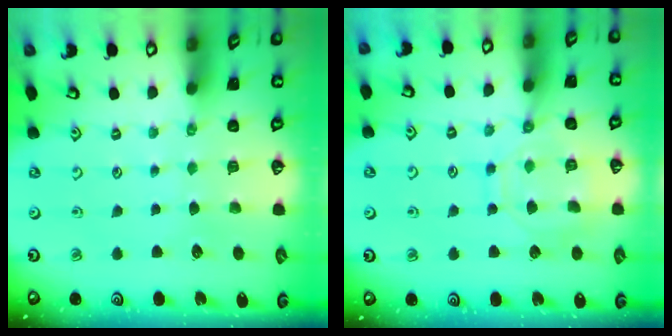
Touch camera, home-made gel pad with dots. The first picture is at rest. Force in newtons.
{"total": 10.9, "press": 10.9, "slide": 0.9}